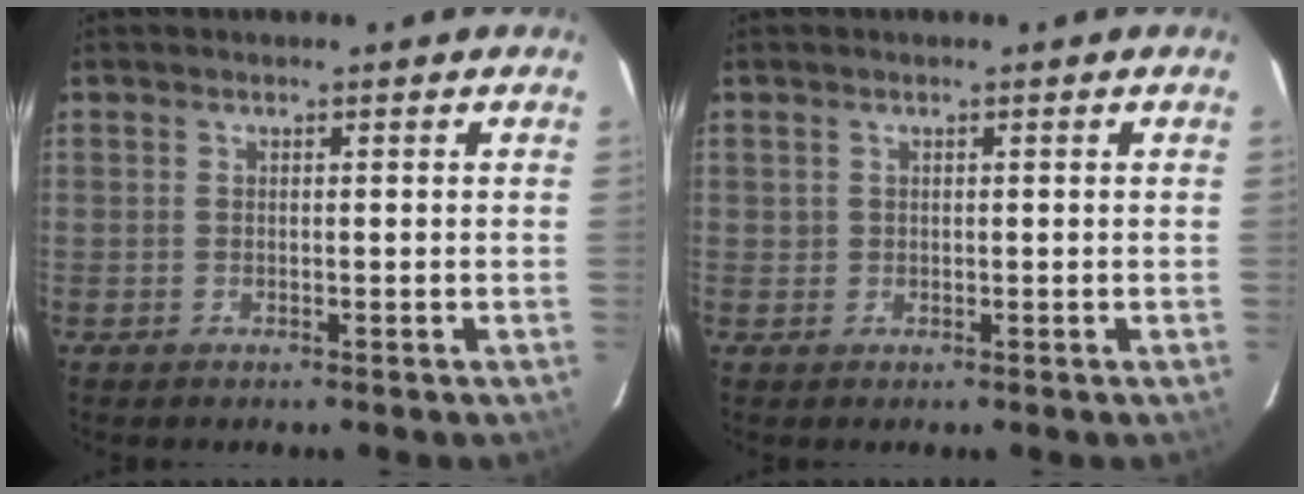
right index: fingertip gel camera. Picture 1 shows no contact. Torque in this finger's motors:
{"motor_torque": [-0.20, 0.11, 0.04, 0.00]}